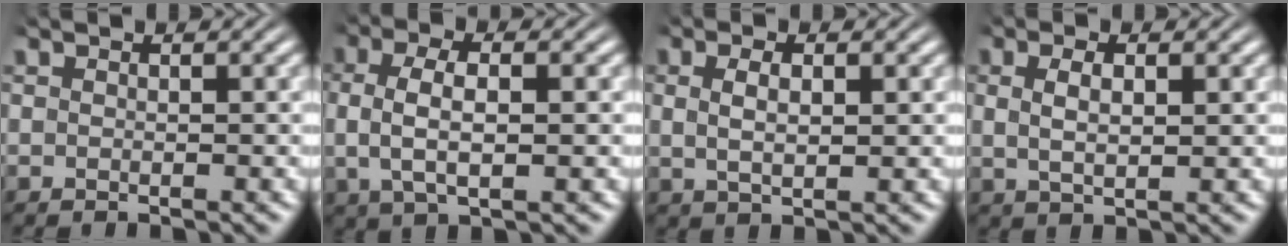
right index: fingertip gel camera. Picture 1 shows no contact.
{"total": 5.0, "force": [0.7, 2.5, 4.2], "torque": [-0.089, 0.000, 0.014]}
{"total": 2.7, "force": [0.6, 1.2, 2.3], "torque": [-0.042, -0.003, 0.018]}
{"total": 2.9, "force": [0.7, 1.4, 2.5], "torque": [-0.045, -0.002, 0.019]}